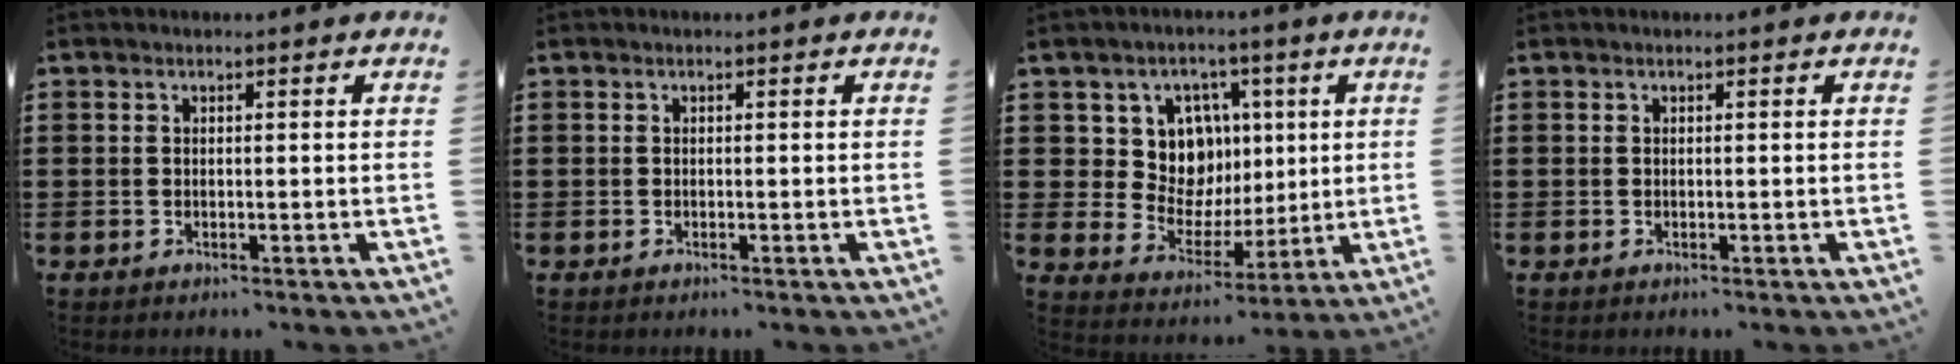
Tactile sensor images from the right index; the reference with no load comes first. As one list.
[{"total": 0.0}, {"total": 10.1, "force": [2.7, 8.8, 4.3], "torque": [-0.101, -0.001, 0.055]}, {"total": 0.0}]